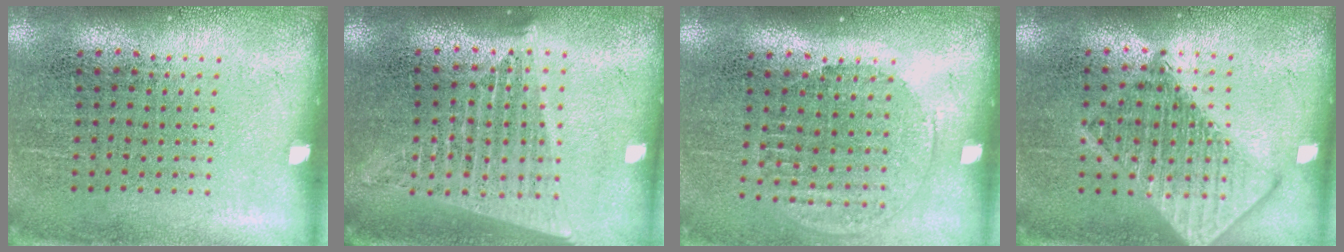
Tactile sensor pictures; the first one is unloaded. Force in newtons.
{"total": 1.7, "press": 1.6, "slide": 0.8}
{"total": 1.3, "press": 1.2, "slide": 0.5}
{"total": 2.4, "press": 2.4, "slide": 0.3}